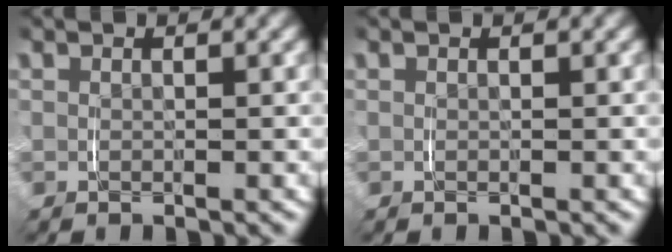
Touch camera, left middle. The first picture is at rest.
{"total": 0.0}